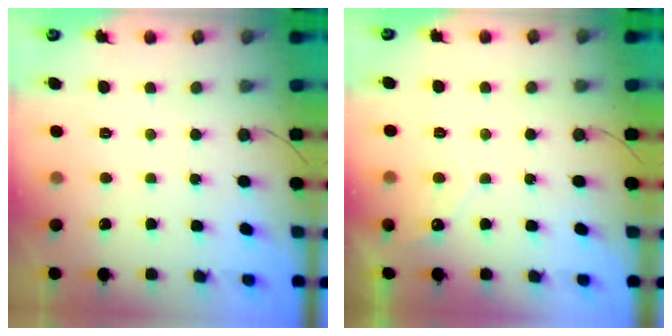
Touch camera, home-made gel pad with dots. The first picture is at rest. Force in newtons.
{"total": 3.0, "press": 3.0, "slide": 0.1}